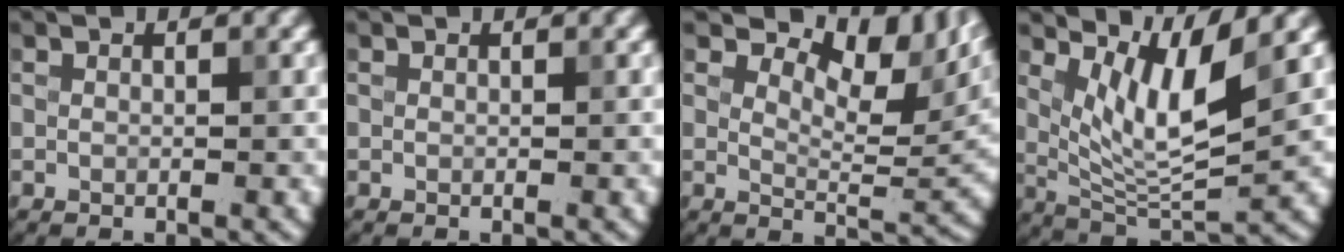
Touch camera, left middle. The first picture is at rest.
{"total": 0.0}
{"total": 9.2, "force": [4.7, 4.0, 6.9], "torque": [-0.101, 0.003, 0.080]}
{"total": 6.4, "force": [3.0, 1.5, 5.4], "torque": [-0.101, -0.015, 0.059]}